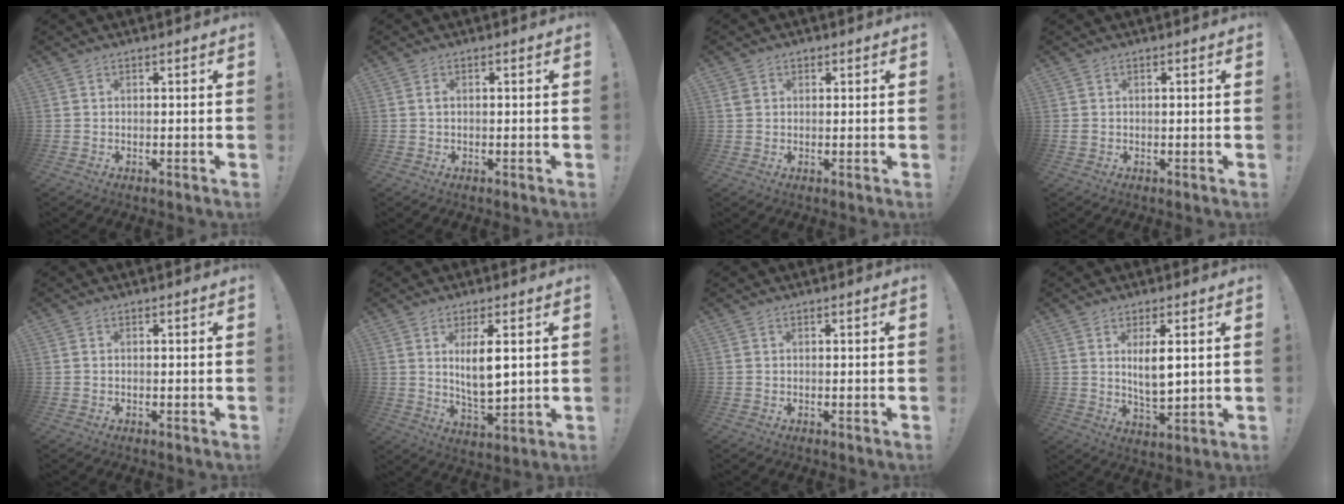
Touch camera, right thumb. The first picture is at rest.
{"total": 0.6, "force": [0.0, 0.4, 0.4], "torque": [-0.010, 0.005, -0.001]}
{"total": 2.0, "force": [0.6, 1.7, 0.9], "torque": [-0.013, 0.001, 0.012]}
{"total": 1.0, "force": [-0.1, 0.9, 0.4], "torque": [-0.015, 0.007, 0.000]}
{"total": 0.0}
{"total": 8.6, "force": [2.6, 2.9, 7.7], "torque": [-0.138, -0.015, 0.041]}
{"total": 0.0}
{"total": 7.3, "force": [2.2, 2.5, 6.5], "torque": [-0.109, -0.013, 0.034]}